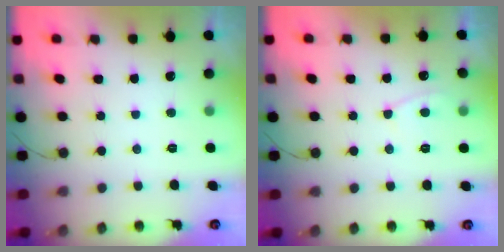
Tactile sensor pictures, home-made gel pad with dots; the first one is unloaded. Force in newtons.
{"total": 4.2, "press": 4.1, "slide": 0.5}